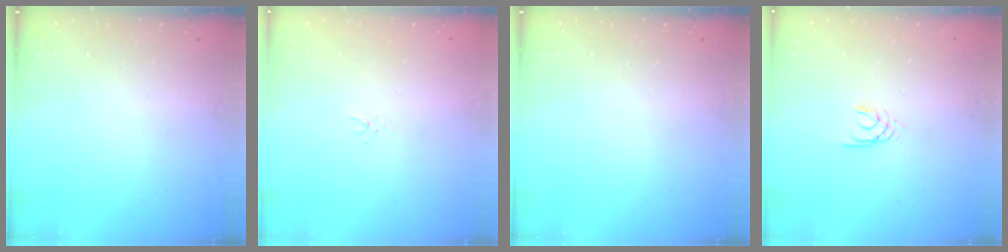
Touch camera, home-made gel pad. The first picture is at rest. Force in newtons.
{"total": 1.5, "press": 1.5, "slide": 0.1}
{"total": 0.0}
{"total": 1.7, "press": 1.7, "slide": 0.3}